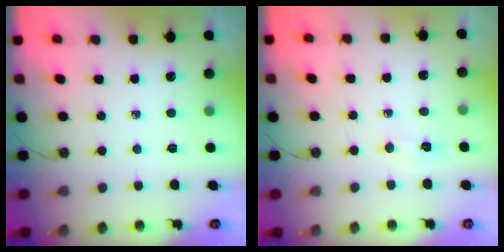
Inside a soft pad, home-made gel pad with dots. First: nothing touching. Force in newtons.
{"total": 3.1, "press": 2.8, "slide": 1.3}